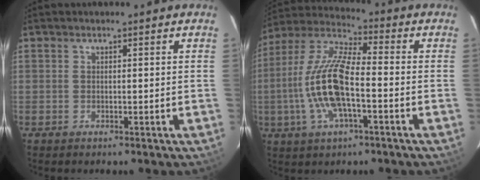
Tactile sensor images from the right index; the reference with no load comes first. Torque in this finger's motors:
{"motor_torque": [2.14, 0.00, 1.06, 0.19]}